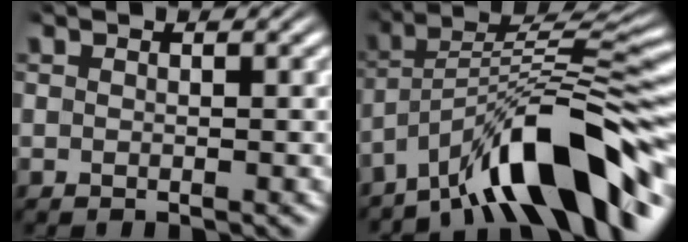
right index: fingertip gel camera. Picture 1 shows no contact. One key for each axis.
{"total": 9.5, "fx": -2.7, "fy": 3.4, "fz": 8.4, "tx": -0.137, "ty": -0.008, "tz": -0.029}